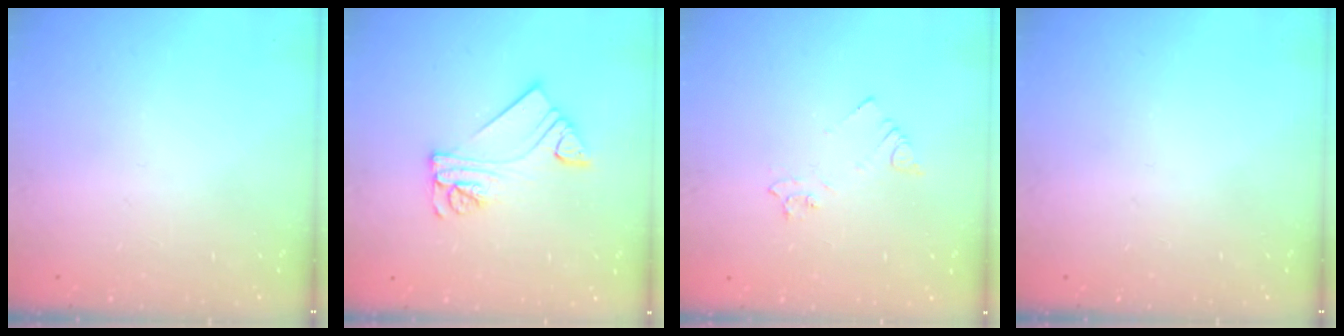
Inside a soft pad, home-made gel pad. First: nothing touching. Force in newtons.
{"total": 9.7, "press": 9.7, "slide": 0.9}
{"total": 3.3, "press": 3.2, "slide": 0.5}
{"total": 0.0}